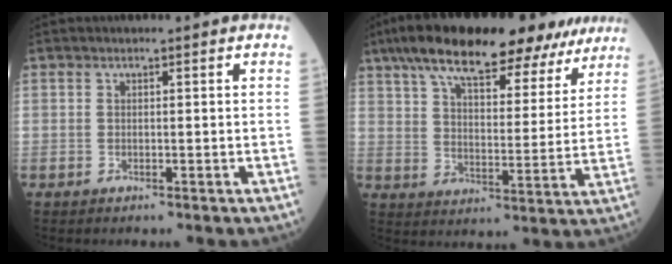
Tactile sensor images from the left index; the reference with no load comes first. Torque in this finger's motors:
{"motor_torque": [1.02, -1.11, 0.80, 0.21]}